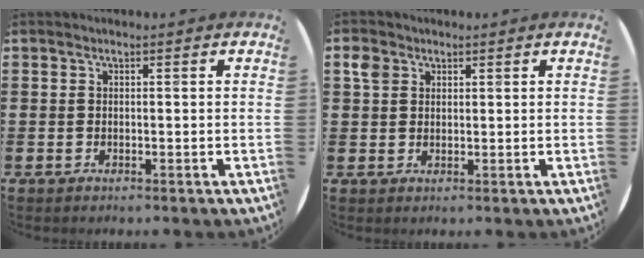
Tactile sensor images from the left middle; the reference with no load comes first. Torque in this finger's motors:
{"motor_torque": [0.39, -0.29, 0.06, 0.04]}